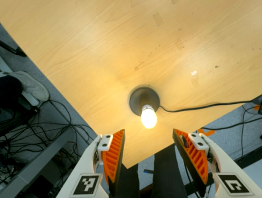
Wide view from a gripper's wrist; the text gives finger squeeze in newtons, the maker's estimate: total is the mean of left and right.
{"total": 0.0}